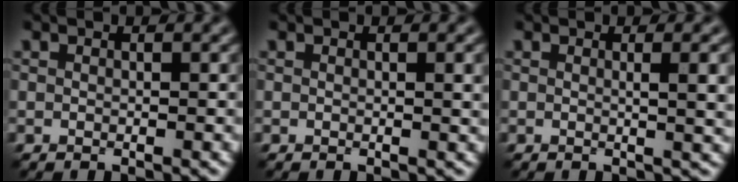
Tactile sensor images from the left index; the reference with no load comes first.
{"total": 1.4, "force": [0.3, 0.3, 1.3], "torque": [-0.022, 0.002, 0.005]}
{"total": 3.0, "force": [0.6, 0.6, 2.8], "torque": [-0.032, 0.007, 0.006]}